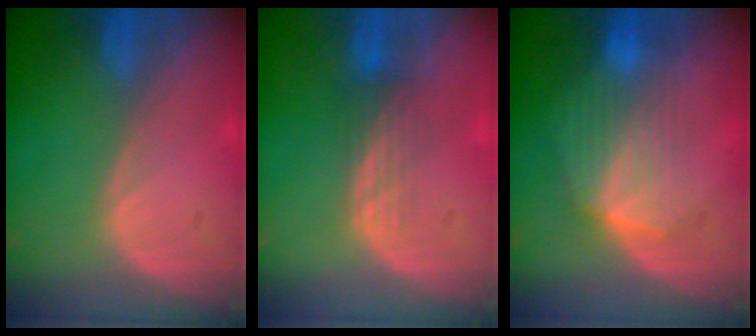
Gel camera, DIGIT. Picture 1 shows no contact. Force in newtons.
{"total": 3.5, "press": 3.1, "slide": 1.6}
{"total": 7.3, "press": 7.1, "slide": 1.4}